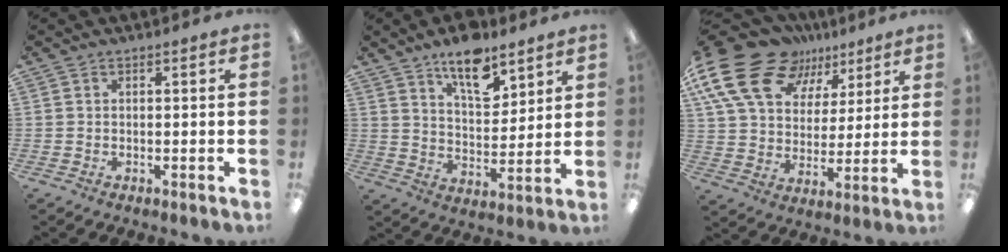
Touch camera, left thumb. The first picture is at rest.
{"total": 12.3, "force": [9.0, 5.2, 6.6], "torque": [-0.097, -0.049, 0.157]}
{"total": 20.8, "force": [11.9, 13.1, 11.0], "torque": [-0.223, -0.058, 0.217]}